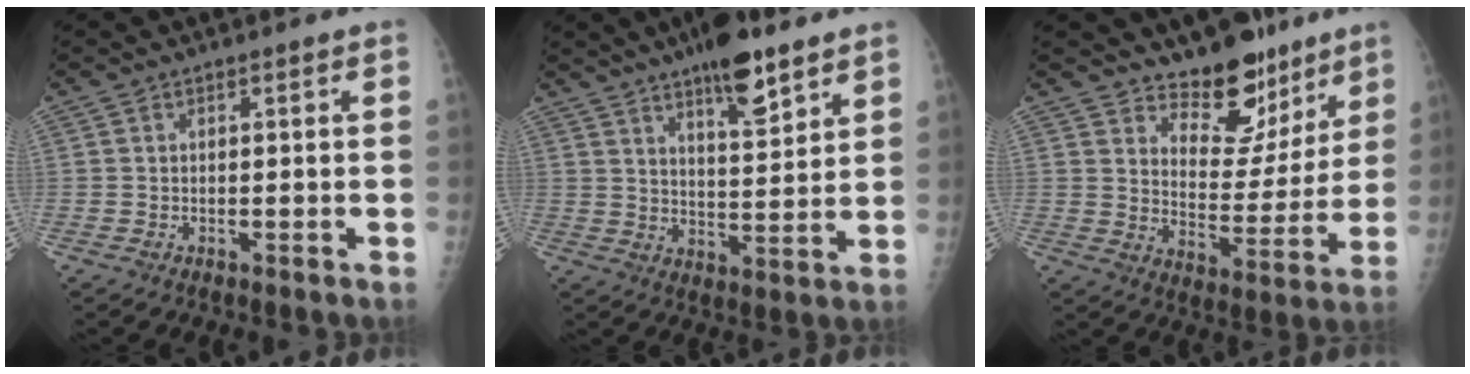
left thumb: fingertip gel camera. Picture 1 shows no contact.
{"total": 11.1, "force": [7.5, 3.2, 7.6], "torque": [-0.103, -0.041, 0.118]}
{"total": 12.7, "force": [10.0, 6.2, 4.6], "torque": [-0.015, -0.077, 0.161]}